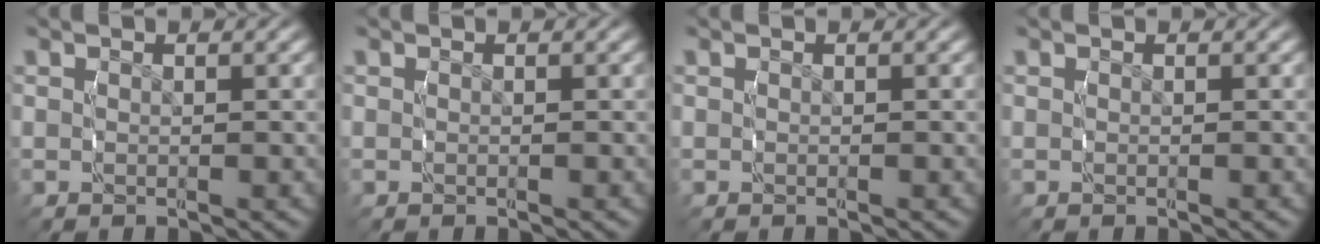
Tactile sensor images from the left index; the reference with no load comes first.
{"total": 0.0}
{"total": 0.0}
{"total": 0.0}